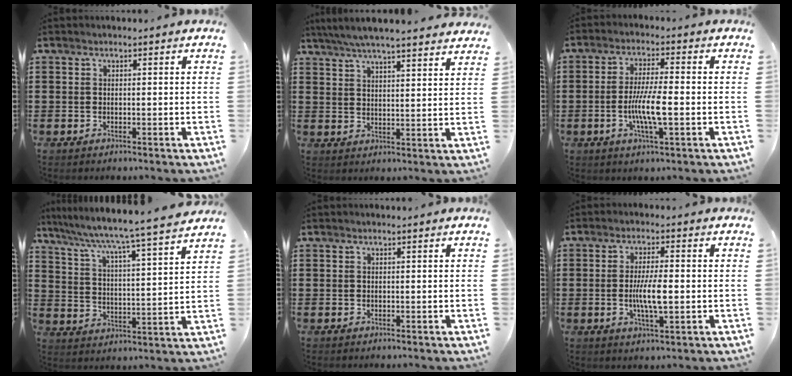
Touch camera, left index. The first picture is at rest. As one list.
[{"total": 5.4, "force": [5.1, 0.0, 2.0], "torque": [-0.056, -0.021, 0.090]}, {"total": 7.1, "force": [-1.4, 1.2, 6.8], "torque": [-0.137, -0.006, -0.032]}, {"total": 5.0, "force": [4.5, -1.0, 2.1], "torque": [-0.062, -0.046, 0.063]}, {"total": 0.0}, {"total": 6.2, "force": [-0.6, 1.4, 6.0], "torque": [-0.125, -0.006, -0.018]}]